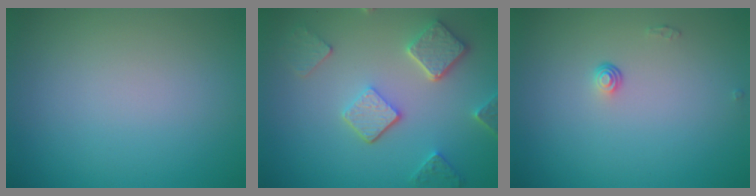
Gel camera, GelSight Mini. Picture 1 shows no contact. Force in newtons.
{"total": 4.9, "press": 3.8, "slide": 3.1}
{"total": 0.8, "press": 0.5, "slide": 0.6}